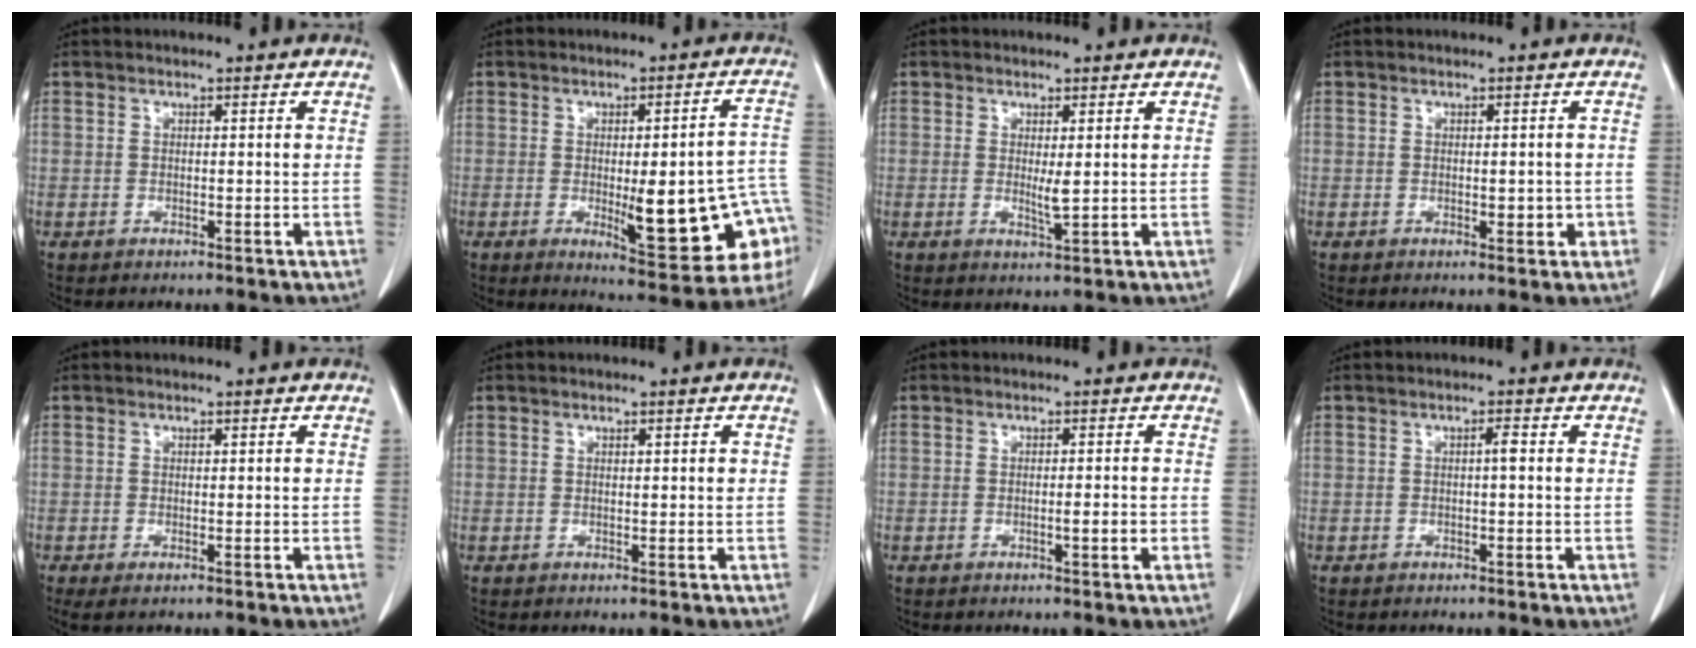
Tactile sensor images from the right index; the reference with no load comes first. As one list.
[{"total": 17.8, "force": [-3.9, 4.0, 16.9], "torque": [-0.137, 0.017, -0.028]}, {"total": 2.1, "force": [0.3, 0.2, 2.1], "torque": [-0.039, -0.007, 0.009]}, {"total": 2.0, "force": [-0.4, 1.0, 1.7], "torque": [-0.019, 0.000, 0.000]}, {"total": 1.8, "force": [-0.7, 0.5, 1.6], "torque": [-0.028, -0.003, -0.004]}, {"total": 0.9, "force": [0.3, 0.2, 0.8], "torque": [-0.014, 0.004, 0.004]}, {"total": 1.9, "force": [-0.6, 0.0, 1.8], "torque": [-0.026, -0.001, -0.010]}, {"total": 1.1, "force": [0.0, 0.0, 1.1], "torque": [-0.020, 0.002, 0.001]}]